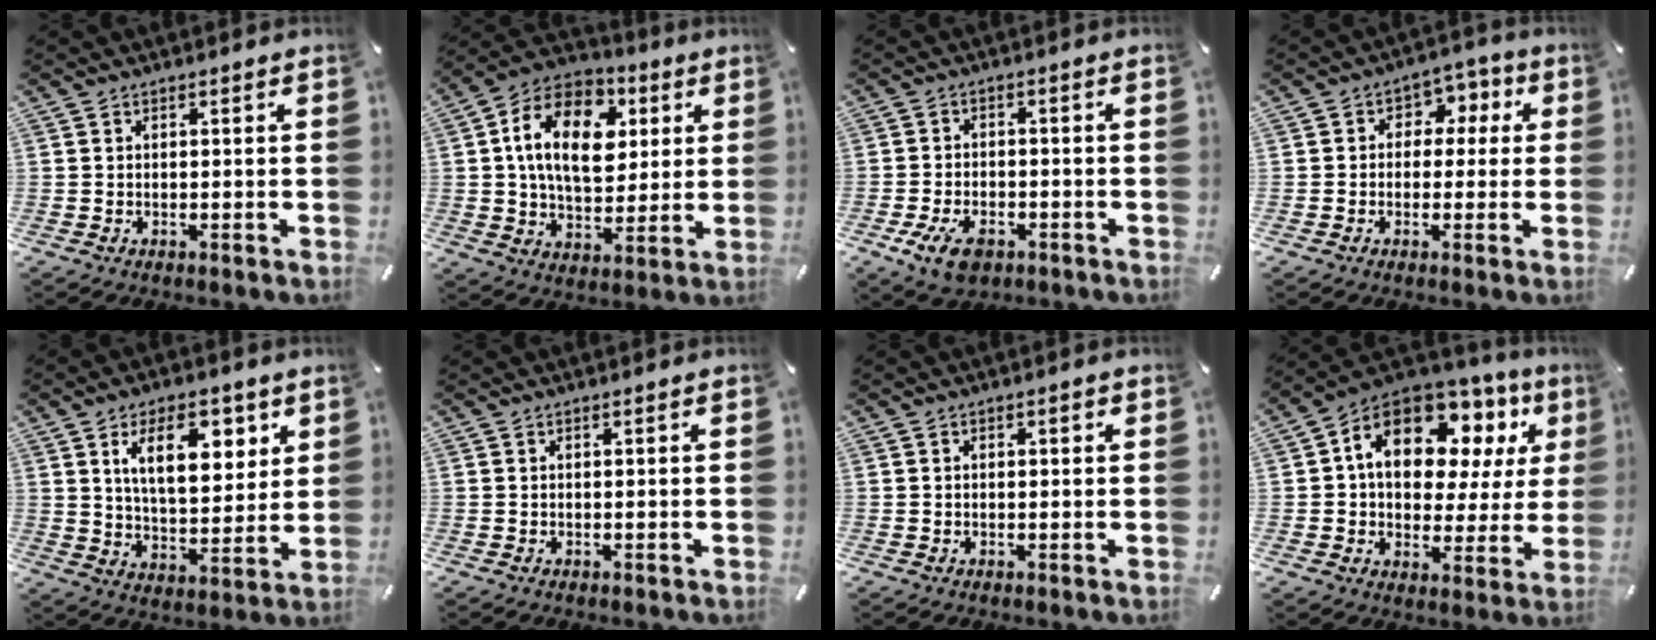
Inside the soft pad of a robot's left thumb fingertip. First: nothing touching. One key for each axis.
{"total": 18.0, "fx": 4.8, "fy": 12.4, "fz": 12.2, "tx": -0.224, "ty": -0.002, "tz": 0.083}
{"total": 7.2, "fx": -3.7, "fy": 4.4, "fz": 4.4, "tx": -0.099, "ty": 0.010, "tz": -0.068}
{"total": 6.0, "fx": -0.8, "fy": 5.3, "fz": 2.6, "tx": -0.022, "ty": 0.015, "tz": -0.023}
{"total": 14.0, "fx": 6.4, "fy": 7.4, "fz": 10.0, "tx": -0.150, "ty": -0.008, "tz": 0.108}
{"total": 0.0}
{"total": 1.0, "fx": 0.1, "fy": 0.6, "fz": 0.8, "tx": -0.016, "ty": 0.005, "tz": -0.001}
{"total": 16.8, "fx": 6.9, "fy": 11.0, "fz": 10.6, "tx": -0.177, "ty": -0.033, "tz": 0.121}